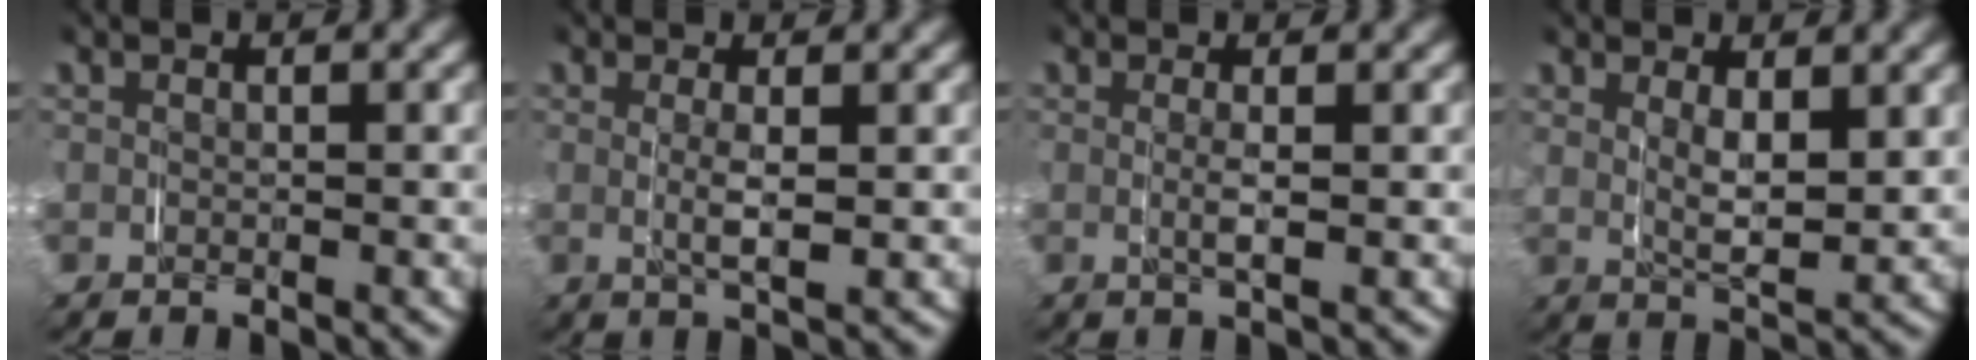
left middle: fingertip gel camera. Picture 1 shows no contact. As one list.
[{"total": 2.3, "force": [0.2, 0.2, 2.3], "torque": [-0.041, -0.008, 0.009]}, {"total": 1.5, "force": [0.0, -0.1, 1.5], "torque": [-0.029, -0.006, 0.005]}, {"total": 3.4, "force": [1.2, 1.1, 3.0], "torque": [-0.052, -0.012, 0.025]}]